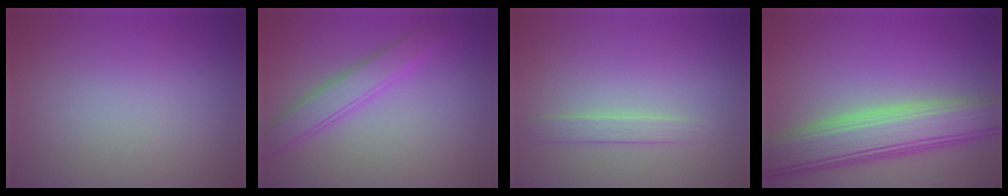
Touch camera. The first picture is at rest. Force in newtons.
{"total": 3.0, "press": 3.0, "slide": 0.1}
{"total": 1.5, "press": 1.5, "slide": 0.1}
{"total": 7.8, "press": 7.8, "slide": 0.6}